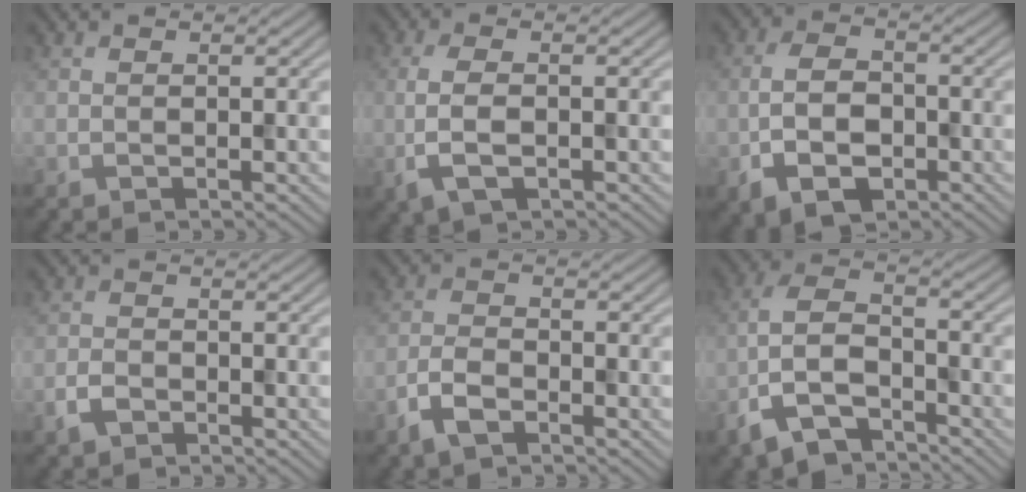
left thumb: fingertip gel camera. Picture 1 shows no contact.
{"total": 4.4, "force": [-1.2, 1.7, 3.9], "torque": [-0.097, -0.004, -0.025]}
{"total": 6.5, "force": [-2.5, 3.7, 4.6], "torque": [-0.099, -0.005, -0.053]}
{"total": 2.3, "force": [-1.4, 1.4, 1.1], "torque": [-0.024, -0.002, -0.033]}
{"total": 3.8, "force": [-2.4, 1.6, 2.4], "torque": [-0.052, -0.001, -0.056]}
{"total": 8.8, "force": [-5.5, 3.8, 5.7], "torque": [-0.123, -0.004, -0.120]}